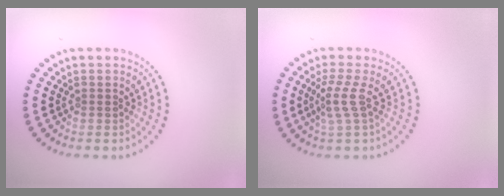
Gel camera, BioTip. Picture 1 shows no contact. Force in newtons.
{"total": 2.3, "press": 1.6, "slide": 1.7}